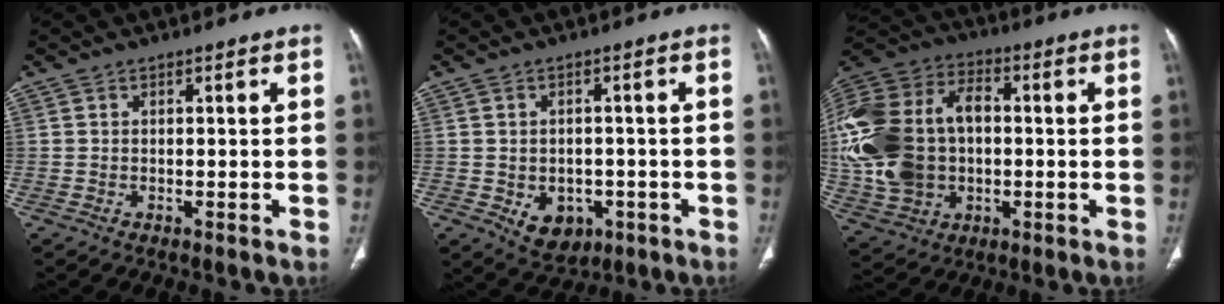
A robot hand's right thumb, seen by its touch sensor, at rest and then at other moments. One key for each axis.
{"total": 6.7, "fx": -2.2, "fy": 5.2, "fz": 3.7, "tx": -0.034, "ty": 0.011, "tz": -0.014}
{"total": 25.5, "fx": 0.0, "fy": 18.4, "fz": 17.6, "tx": -0.396, "ty": 0.027, "tz": 0.012}